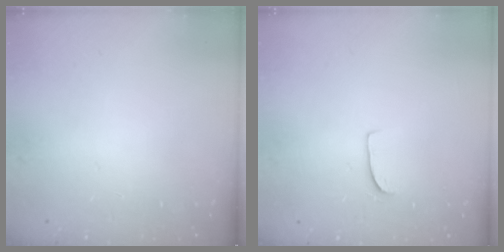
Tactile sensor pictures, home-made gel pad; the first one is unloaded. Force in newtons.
{"total": 5.1, "press": 5.1, "slide": 0.4}